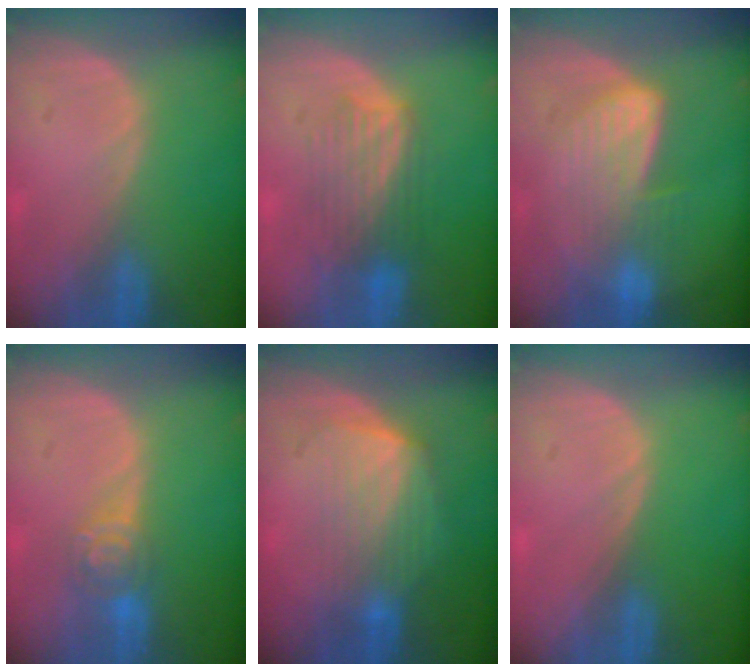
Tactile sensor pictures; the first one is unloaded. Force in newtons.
{"total": 6.1, "press": 6.1, "slide": 0.6}
{"total": 6.7, "press": 6.7, "slide": 0.4}
{"total": 4.5, "press": 4.2, "slide": 1.6}
{"total": 6.7, "press": 6.7, "slide": 0.7}
{"total": 0.0}